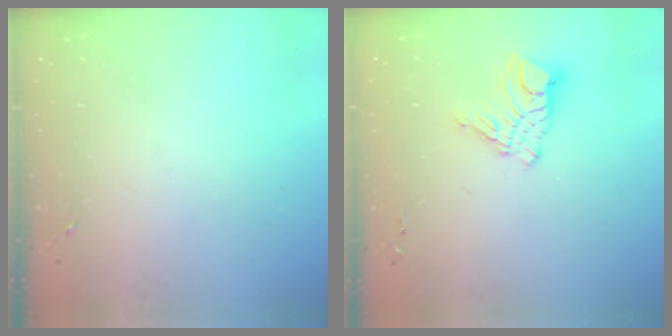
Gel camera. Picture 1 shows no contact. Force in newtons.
{"total": 11.0, "press": 10.9, "slide": 1.0}